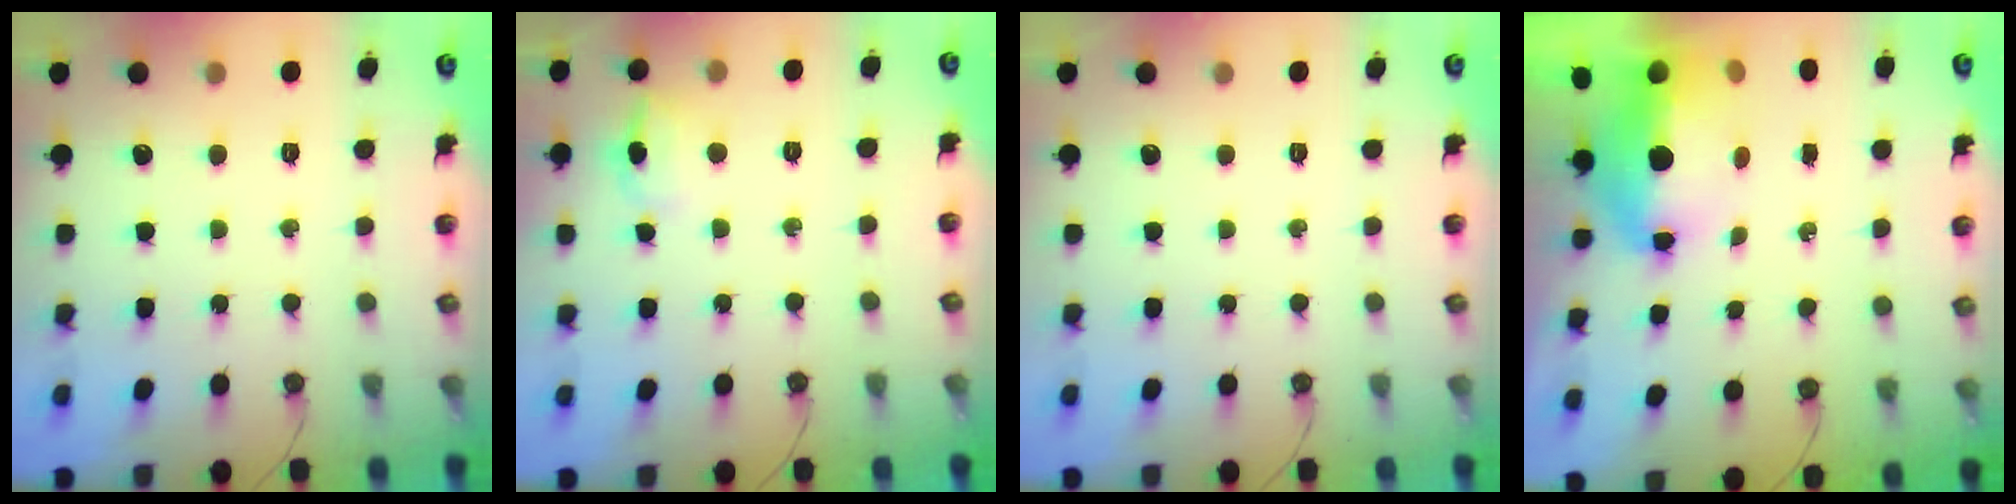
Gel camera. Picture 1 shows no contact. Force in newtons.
{"total": 6.9, "press": 6.7, "slide": 1.2}
{"total": 0.0}
{"total": 8.2, "press": 8.2, "slide": 1.0}